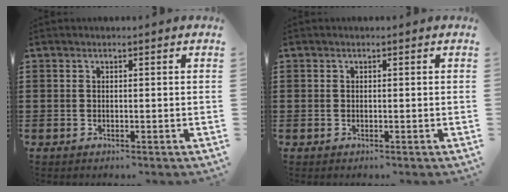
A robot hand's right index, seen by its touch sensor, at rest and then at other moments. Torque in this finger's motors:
{"motor_torque": [2.14, 0.00, 0.13, 0.01]}